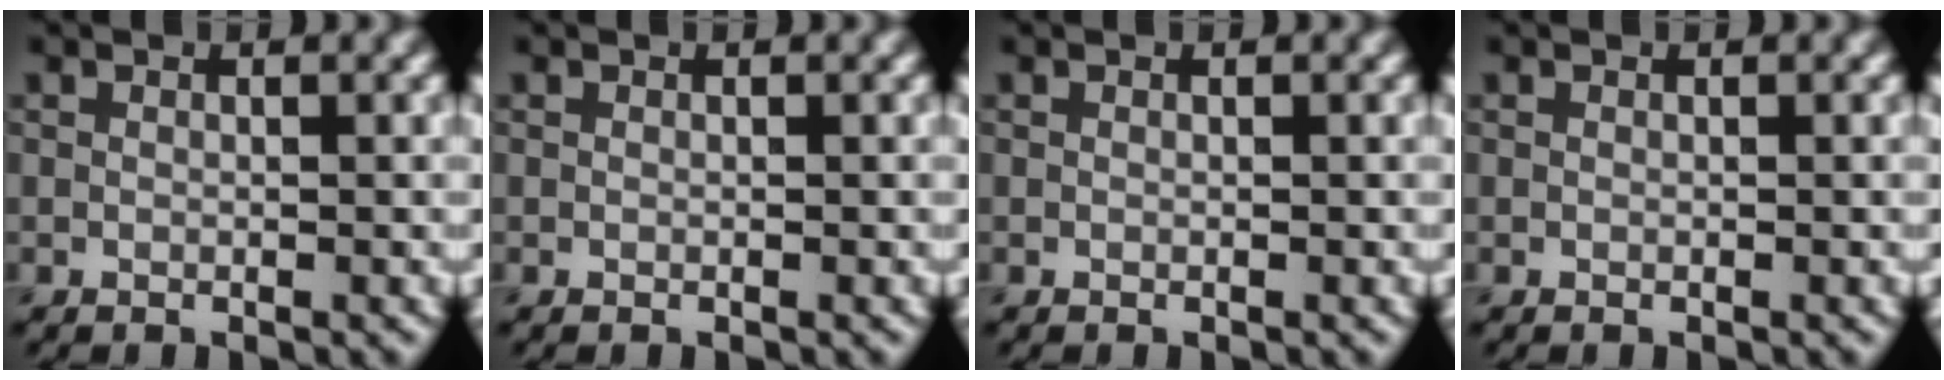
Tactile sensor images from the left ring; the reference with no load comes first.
{"total": 0.0}
{"total": 0.0}
{"total": 0.0}